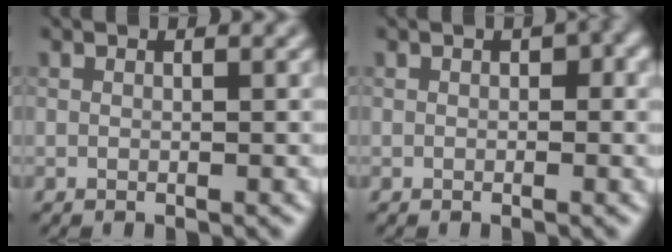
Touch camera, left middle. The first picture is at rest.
{"total": 1.7, "force": [0.2, 0.9, 1.4], "torque": [-0.014, 0.002, 0.001]}